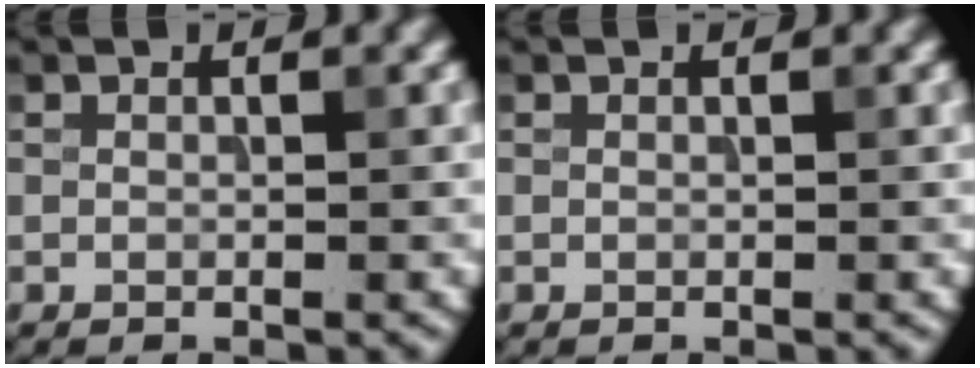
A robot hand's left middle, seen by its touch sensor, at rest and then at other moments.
{"total": 0.0}